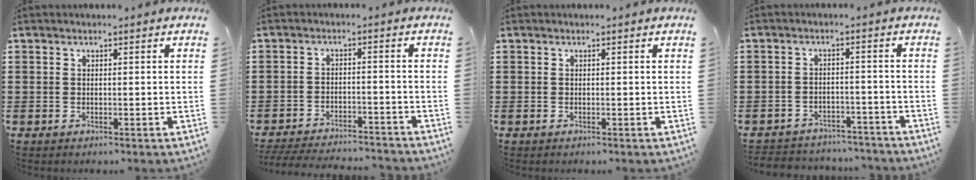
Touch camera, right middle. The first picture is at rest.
{"total": 4.5, "force": [-4.4, 0.3, 0.9], "torque": [-0.020, 0.000, -0.091]}
{"total": 0.0}
{"total": 3.3, "force": [-3.3, 0.6, -0.1], "torque": [-0.005, 0.002, -0.071]}